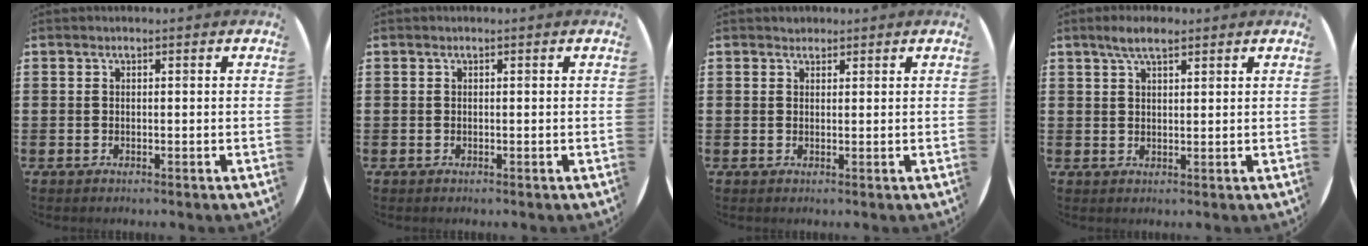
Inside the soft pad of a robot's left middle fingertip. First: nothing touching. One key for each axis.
{"total": 0.0}
{"total": 0.9, "fx": 0.8, "fy": 0.3, "fz": -0.1, "tx": 0.002, "ty": 0.003, "tz": 0.016}
{"total": 3.5, "fx": 2.5, "fy": 1.0, "fz": 2.2, "tx": -0.039, "ty": 0.003, "tz": 0.043}